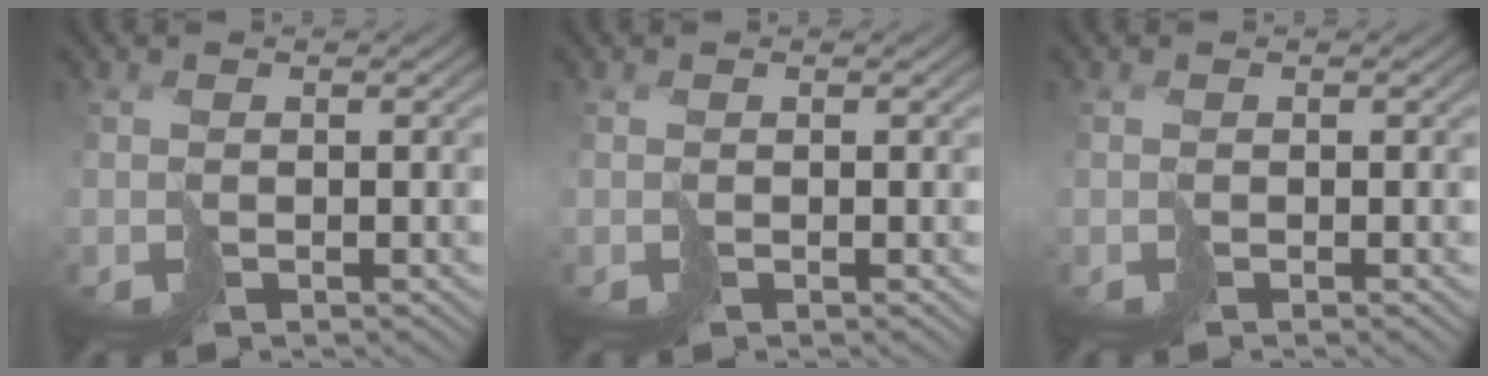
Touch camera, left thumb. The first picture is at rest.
{"total": 0.0}
{"total": 0.0}